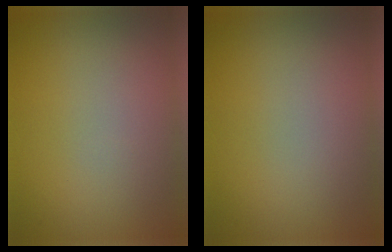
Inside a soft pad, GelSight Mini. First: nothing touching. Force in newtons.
{"total": 0.0}